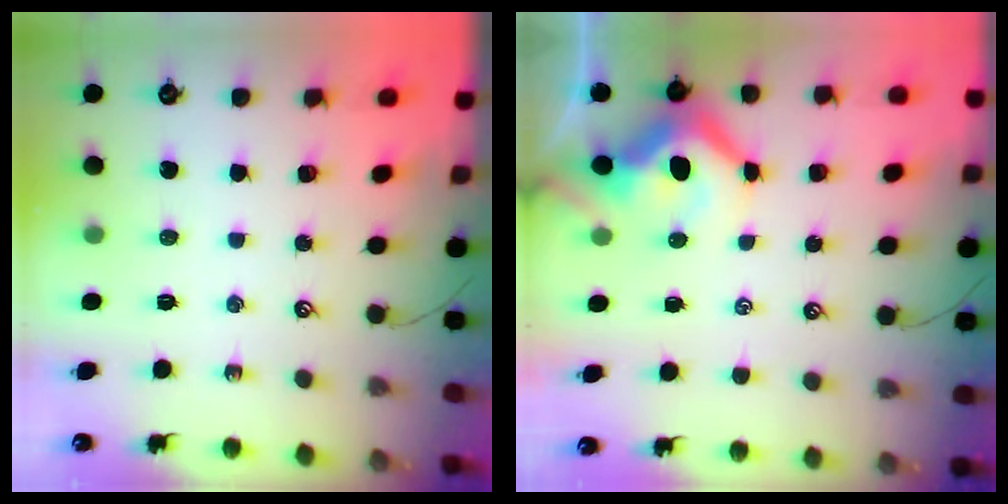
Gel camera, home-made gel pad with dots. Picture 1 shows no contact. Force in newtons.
{"total": 8.1, "press": 8.0, "slide": 1.6}